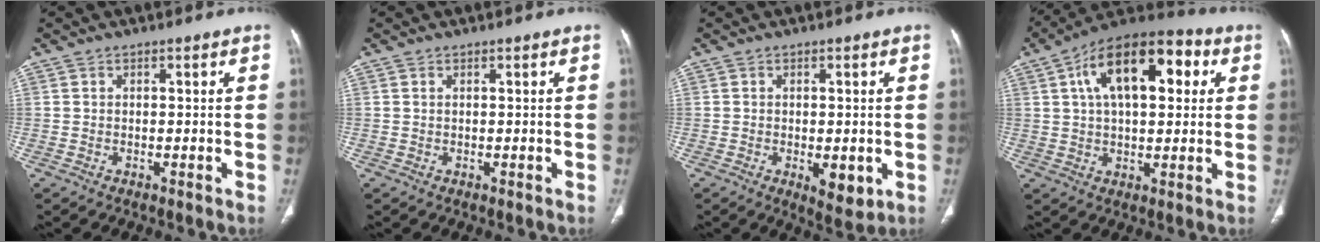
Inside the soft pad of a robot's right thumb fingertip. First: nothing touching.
{"total": 0.0}
{"total": 5.4, "force": [-1.3, 2.4, 4.6], "torque": [-0.055, -0.011, -0.010]}
{"total": 18.8, "force": [5.5, 9.6, 15.2], "torque": [-0.215, 0.022, 0.078]}